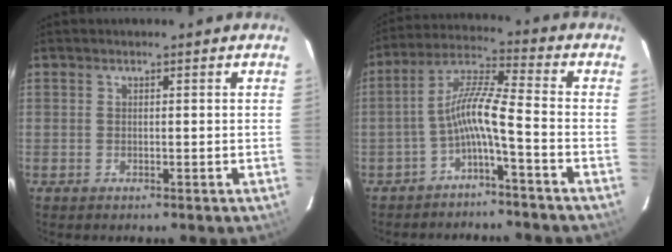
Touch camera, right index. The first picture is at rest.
{"total": 7.6, "force": [-3.5, -0.1, 6.7], "torque": [-0.158, 0.019, -0.066]}